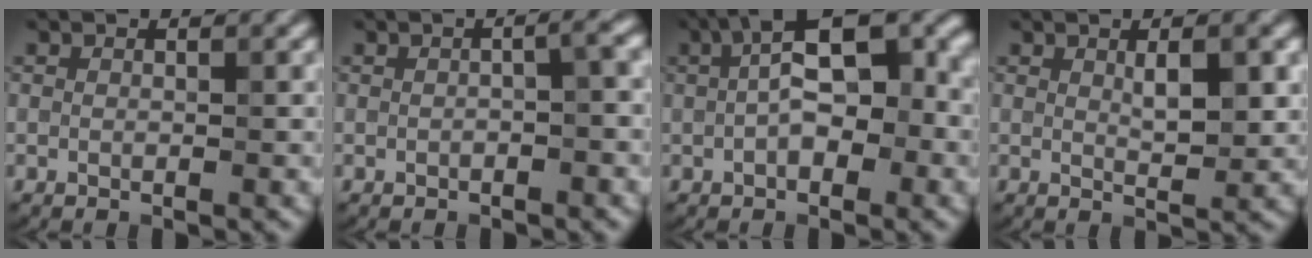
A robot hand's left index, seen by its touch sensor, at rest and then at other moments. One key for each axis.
{"total": 2.2, "fx": -0.3, "fy": 0.6, "fz": 2.1, "tx": -0.030, "ty": 0.006, "tz": -0.006}
{"total": 9.0, "fx": 1.7, "fy": 4.1, "fz": 7.8, "tx": -0.132, "ty": 0.026, "tz": 0.016}
{"total": 2.9, "fx": 0.9, "fy": 0.8, "fz": 2.7, "tx": -0.043, "ty": -0.001, "tz": 0.016}